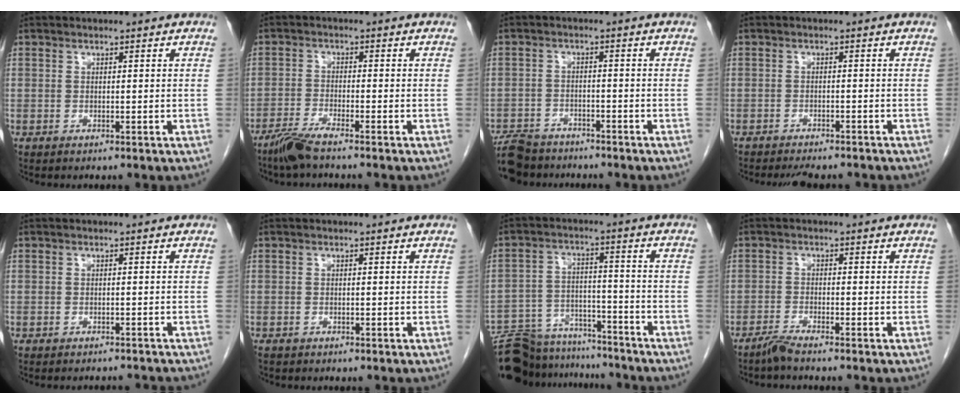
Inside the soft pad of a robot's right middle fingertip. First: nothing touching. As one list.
[{"total": 4.1, "force": [-3.4, -0.1, 2.4], "torque": [-0.053, -0.012, -0.074]}, {"total": 7.8, "force": [-6.9, 3.1, 2.0], "torque": [-0.036, -0.010, -0.114]}, {"total": 7.3, "force": [-6.6, 1.6, 2.6], "torque": [-0.035, -0.008, -0.087]}, {"total": 5.0, "force": [-4.8, 1.0, 1.1], "torque": [-0.010, -0.005, -0.052]}, {"total": 1.0, "force": [-0.8, 0.4, 0.3], "torque": [-0.008, -0.002, -0.011]}, {"total": 19.3, "force": [-17.7, 5.5, 5.2], "torque": [-0.123, 0.007, -0.264]}, {"total": 2.2, "force": [-2.0, -0.4, 0.9], "torque": [-0.025, -0.006, -0.045]}]